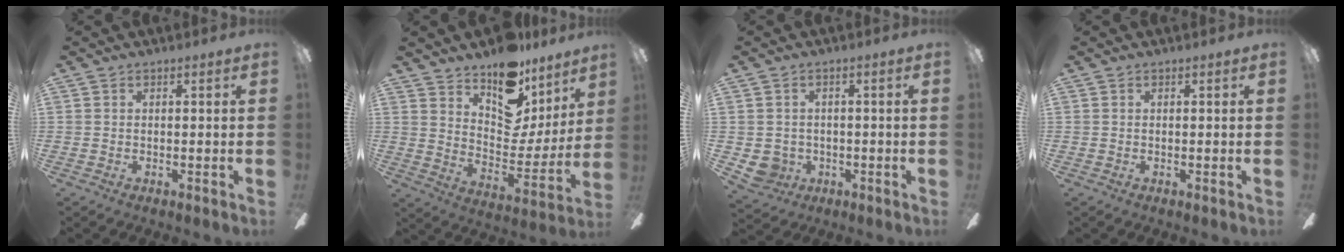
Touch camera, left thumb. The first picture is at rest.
{"total": 13.7, "force": [10.7, 7.1, 4.7], "torque": [-0.066, -0.090, 0.193]}
{"total": 4.2, "force": [-0.3, 4.2, 0.5], "torque": [-0.032, 0.003, -0.005]}
{"total": 0.0}